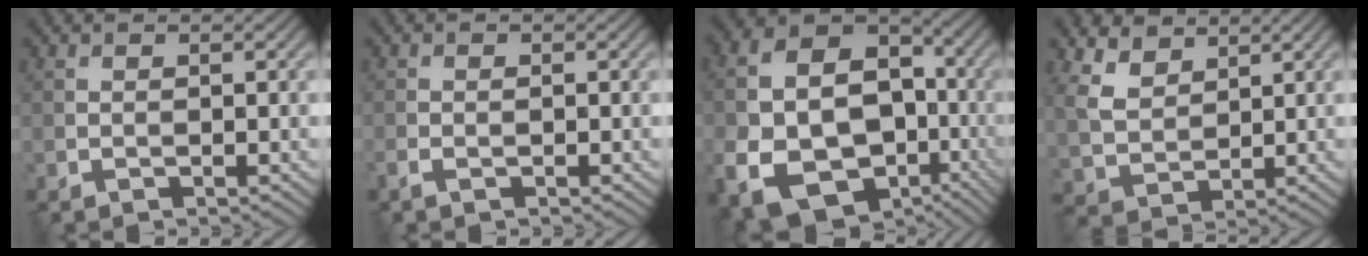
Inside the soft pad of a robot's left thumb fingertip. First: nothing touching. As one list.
[{"total": 1.3, "force": [-0.6, 0.5, 1.0], "torque": [-0.023, 0.000, -0.014]}, {"total": 18.4, "force": [-6.1, 13.9, 10.3], "torque": [-0.221, -0.044, -0.087]}, {"total": 5.8, "force": [3.8, 3.2, 2.9], "torque": [-0.083, -0.004, 0.081]}]